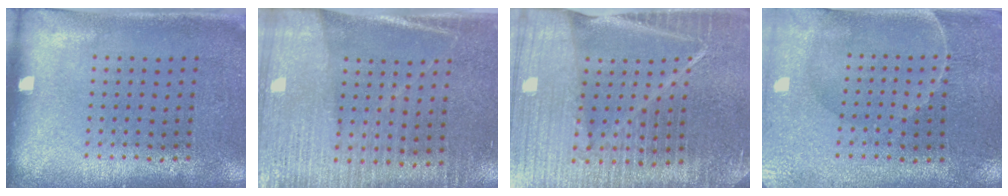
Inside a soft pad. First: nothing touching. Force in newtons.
{"total": 3.3, "press": 2.9, "slide": 1.5}
{"total": 6.4, "press": 5.6, "slide": 3.2}
{"total": 0.7, "press": 0.6, "slide": 0.4}